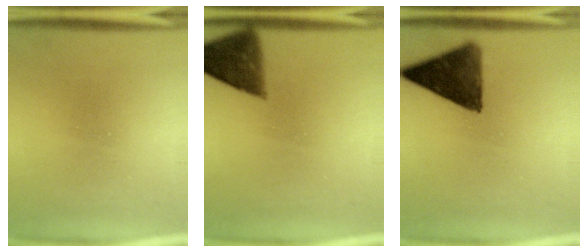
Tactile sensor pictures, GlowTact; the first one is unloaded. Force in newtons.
{"total": 5.4}
{"total": 11.3}